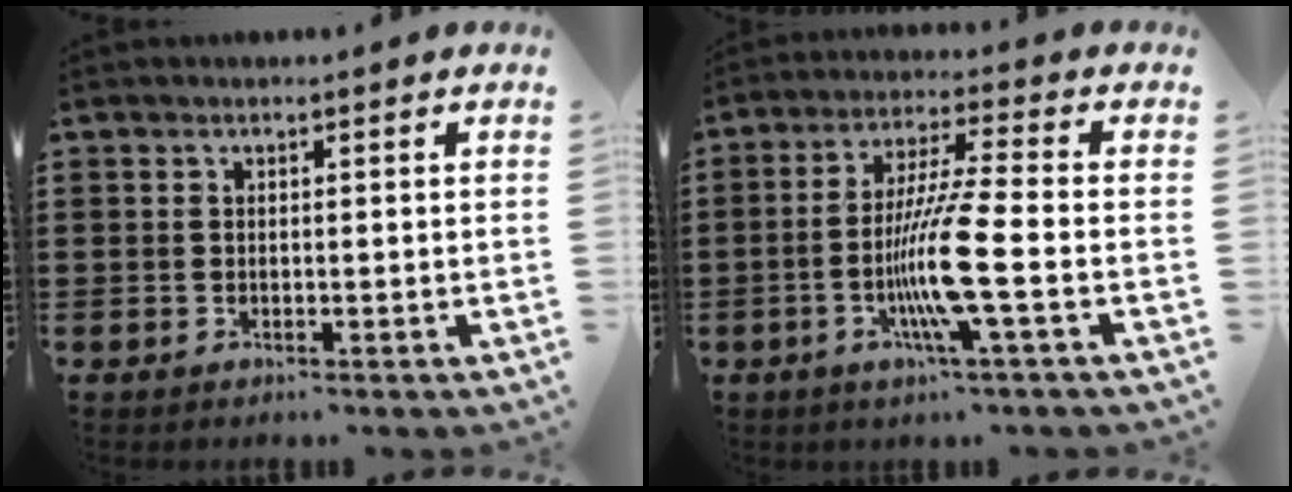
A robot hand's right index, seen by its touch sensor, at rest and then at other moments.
{"total": 10.5, "force": [-3.1, -0.1, 10.0], "torque": [-0.203, -0.017, -0.067]}